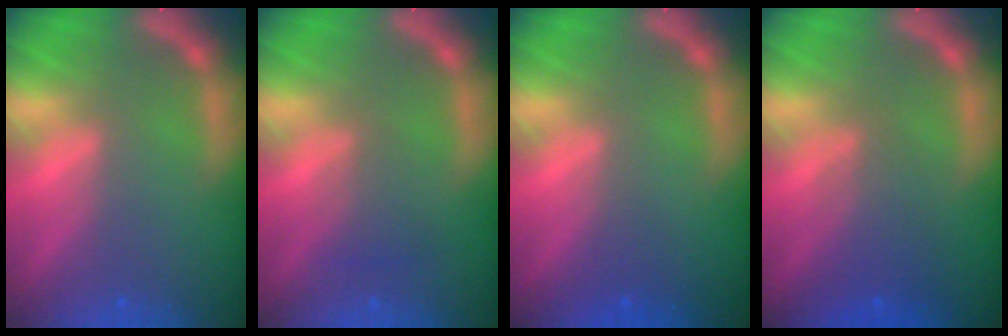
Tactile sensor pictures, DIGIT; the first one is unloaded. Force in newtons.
{"total": 2.0}
{"total": 0.9}
{"total": 3.6}